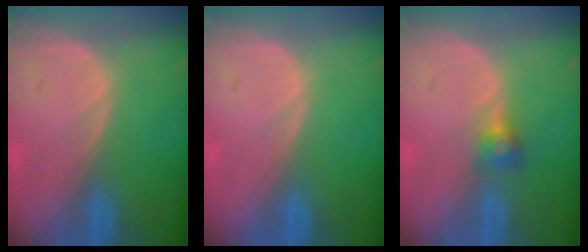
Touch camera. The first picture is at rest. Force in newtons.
{"total": 0.0}
{"total": 2.6, "press": 2.5, "slide": 0.7}